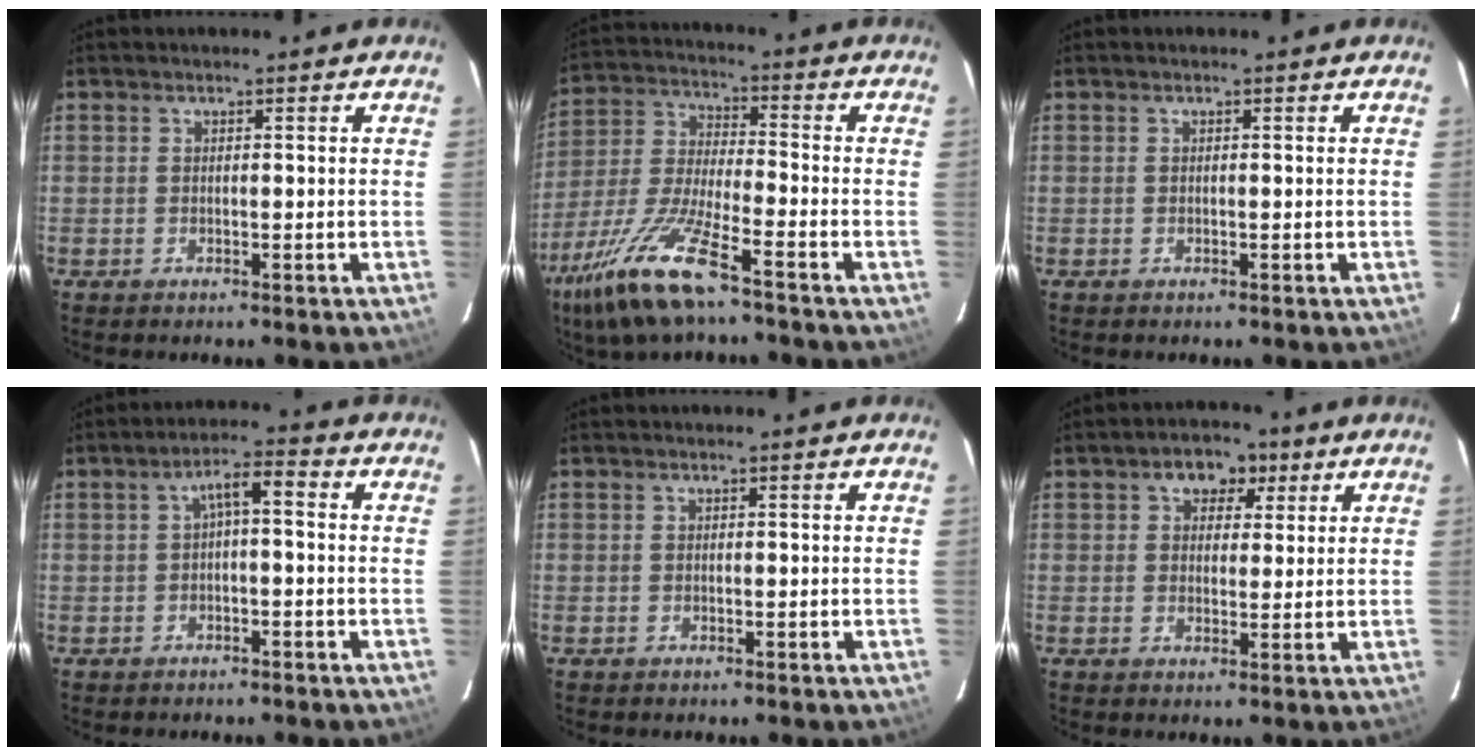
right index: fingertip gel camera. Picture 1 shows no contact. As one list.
[{"total": 14.9, "force": [-9.6, 2.8, 11.1], "torque": [-0.247, -0.024, -0.193]}, {"total": 0.0}, {"total": 4.1, "force": [-0.4, 1.2, 3.9], "torque": [-0.071, 0.015, -0.004]}, {"total": 0.0}, {"total": 6.1, "force": [2.8, 4.4, 3.1], "torque": [-0.044, 0.018, 0.038]}]